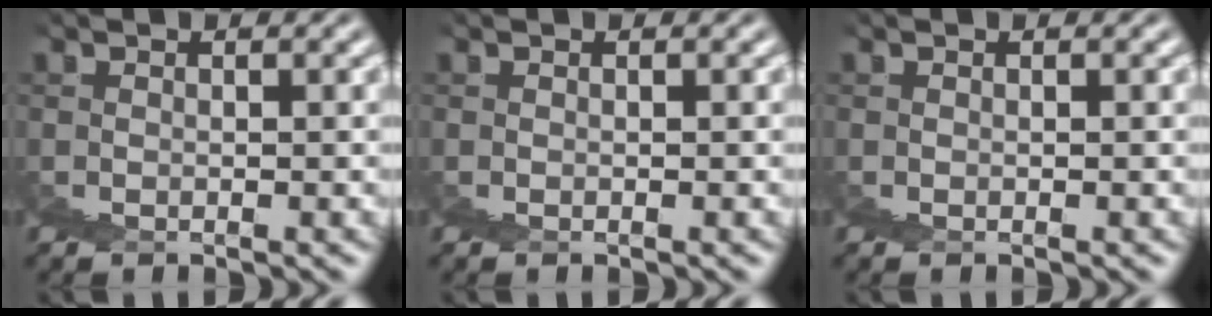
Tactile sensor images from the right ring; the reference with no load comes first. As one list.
[{"total": 0.0}, {"total": 0.0}]